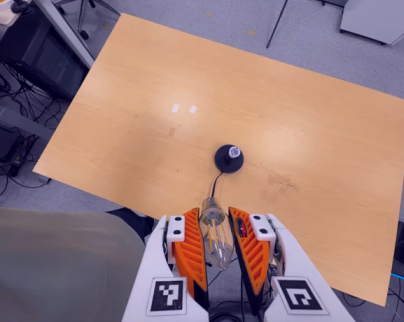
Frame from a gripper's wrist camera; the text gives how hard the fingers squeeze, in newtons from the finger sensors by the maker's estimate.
{"total": 19.1, "left": 19.9, "right": 18.3}